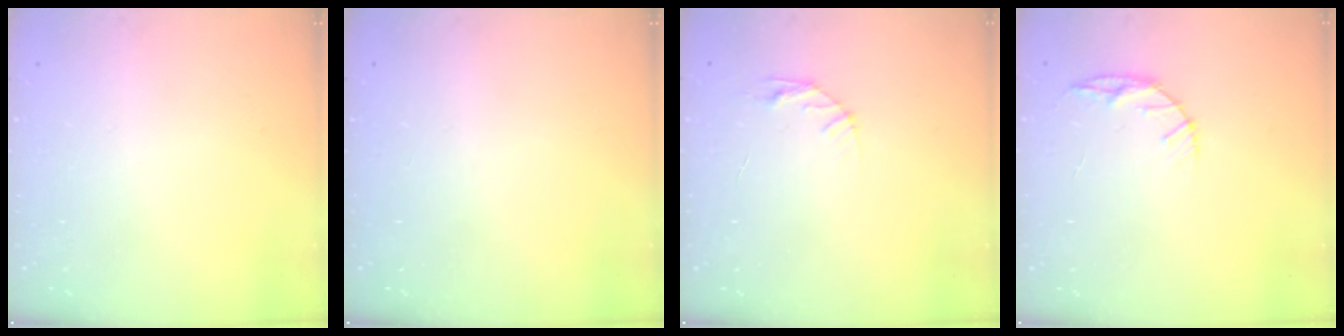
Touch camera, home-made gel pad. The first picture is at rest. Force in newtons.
{"total": 0.0}
{"total": 5.3, "press": 5.3, "slide": 0.6}
{"total": 5.8, "press": 5.8, "slide": 0.6}